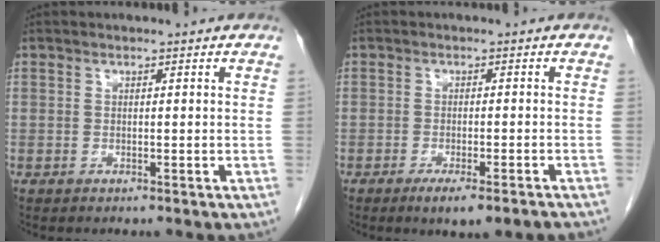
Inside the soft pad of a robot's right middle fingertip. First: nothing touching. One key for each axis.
{"total": 6.0, "fx": -4.3, "fy": 0.7, "fz": 4.0, "tx": -0.048, "ty": -0.012, "tz": -0.058}